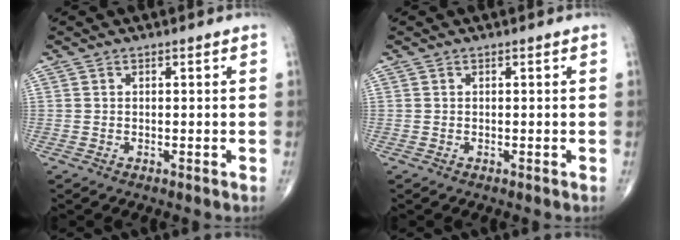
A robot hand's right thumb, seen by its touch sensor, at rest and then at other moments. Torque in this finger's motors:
{"motor_torque": [0.00, 0.00, 0.00, 0.00, 0.00]}